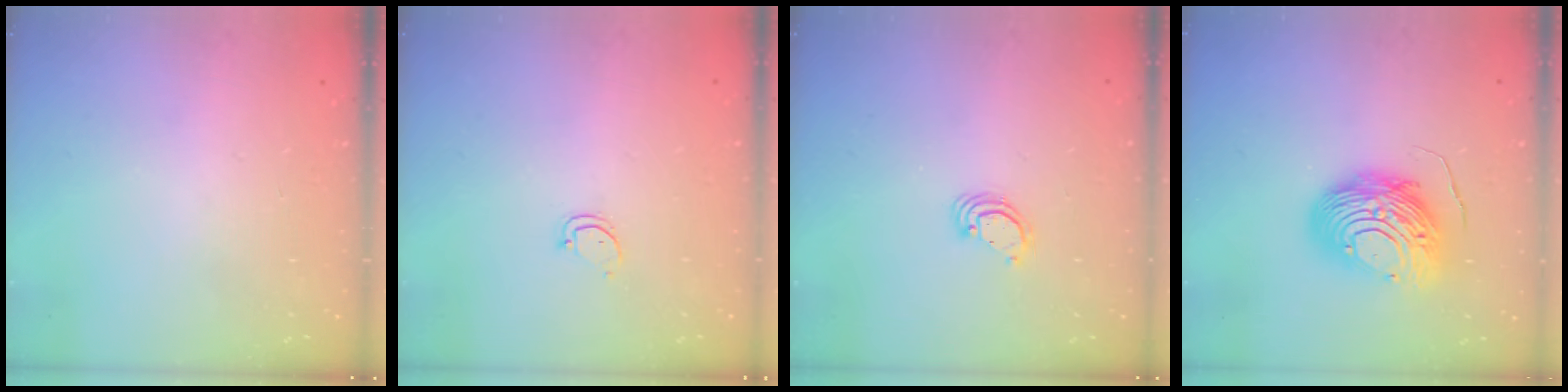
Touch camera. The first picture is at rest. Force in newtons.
{"total": 2.6, "press": 2.6, "slide": 0.3}
{"total": 3.7, "press": 3.6, "slide": 0.2}
{"total": 12.8, "press": 12.7, "slide": 1.1}